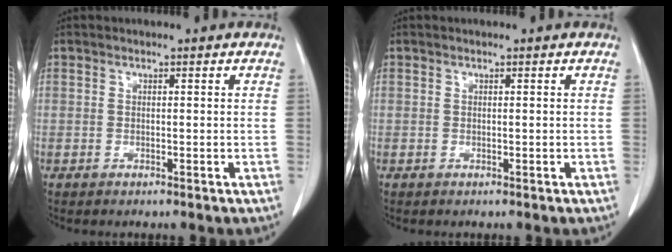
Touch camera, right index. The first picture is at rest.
{"total": 0.0}